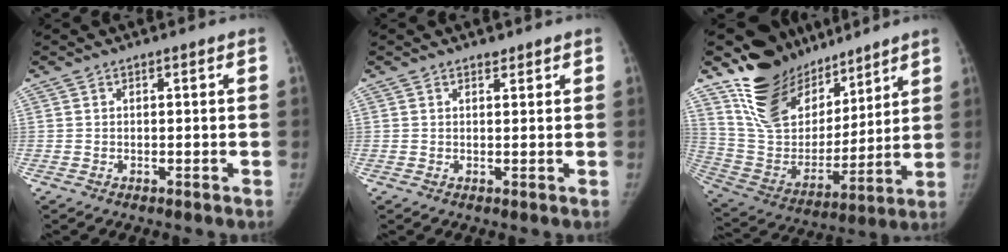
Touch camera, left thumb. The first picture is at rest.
{"total": 1.2, "force": [0.9, 0.6, 0.3], "torque": [0.001, -0.007, 0.012]}
{"total": 21.7, "force": [16.3, 11.8, 8.0], "torque": [-0.095, -0.096, 0.298]}